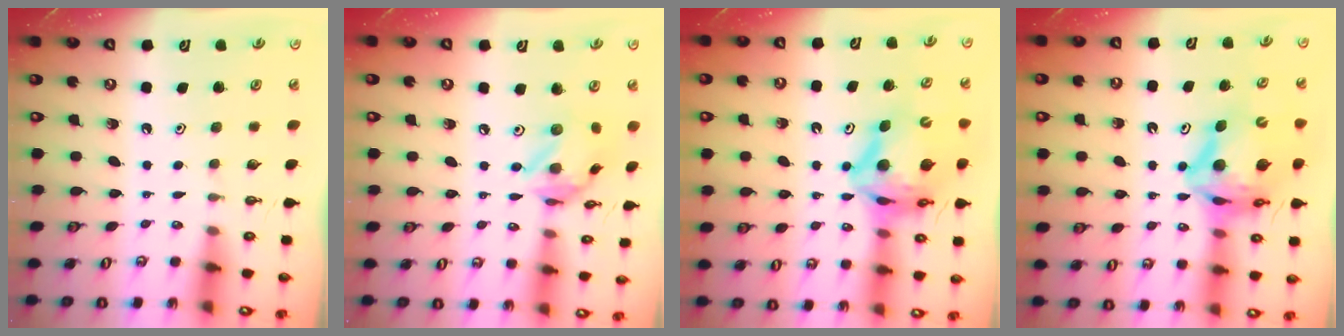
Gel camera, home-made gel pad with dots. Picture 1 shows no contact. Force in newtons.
{"total": 12.2, "press": 12.1, "slide": 1.1}
{"total": 15.6, "press": 15.5, "slide": 1.9}
{"total": 15.6, "press": 15.5, "slide": 1.9}